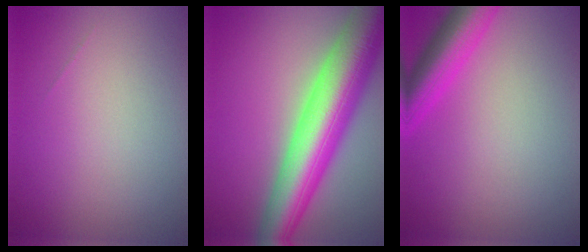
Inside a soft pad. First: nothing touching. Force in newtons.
{"total": 11.2, "press": 11.2, "slide": 0.5}
{"total": 5.3, "press": 5.3, "slide": 0.3}